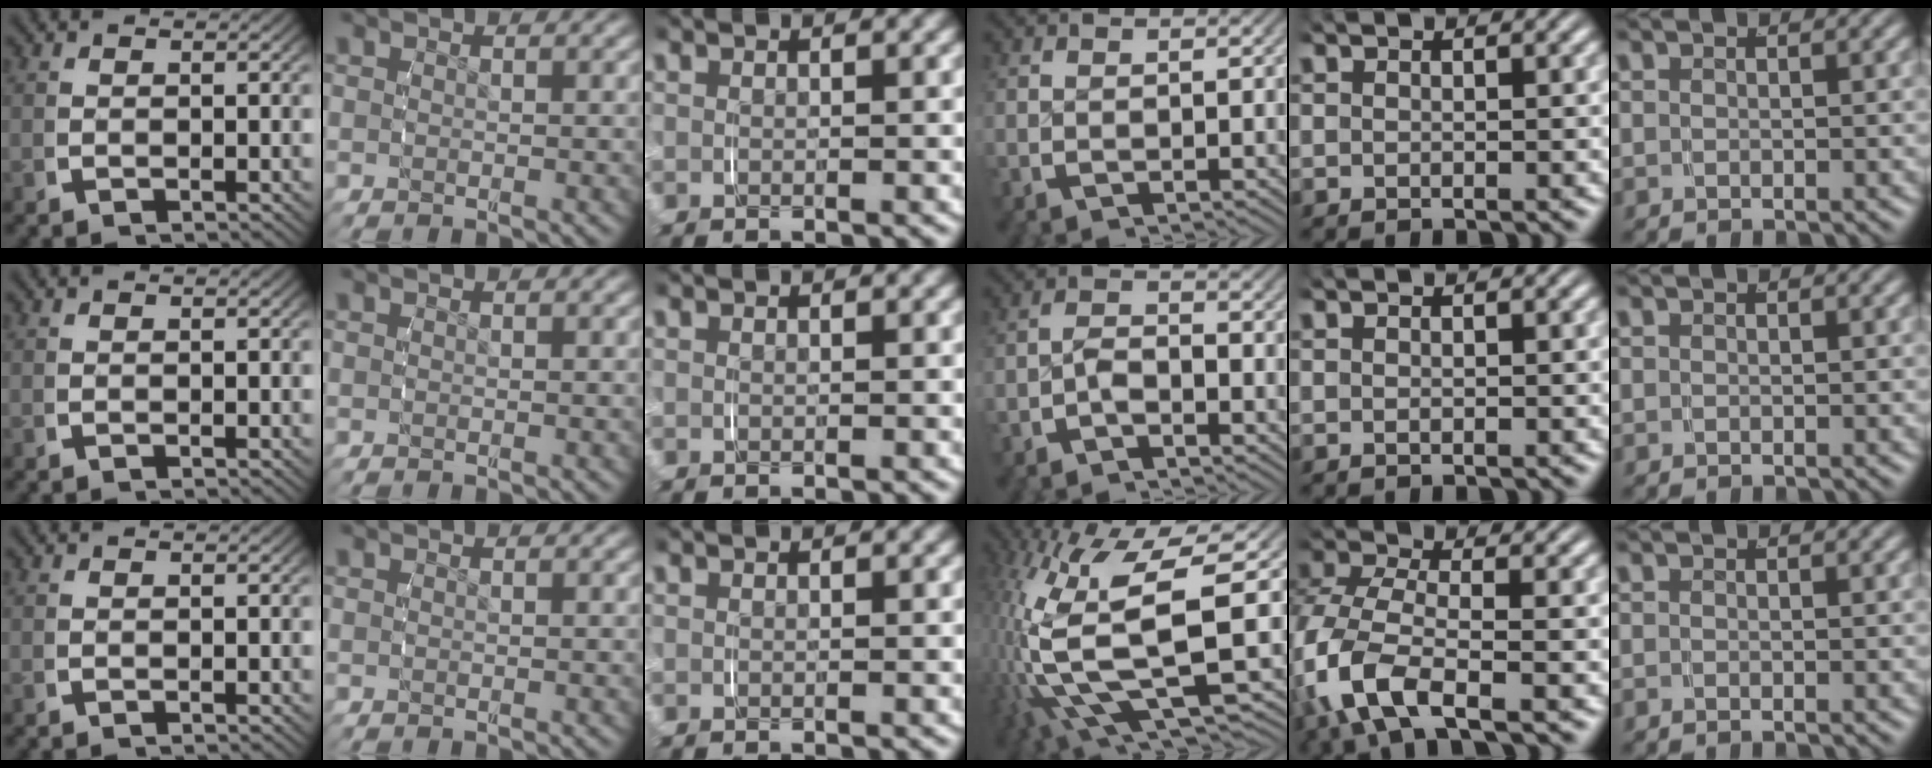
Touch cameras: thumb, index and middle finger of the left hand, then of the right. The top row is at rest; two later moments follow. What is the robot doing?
{"motion": "grasp_and_lifting", "object": "shoes"}